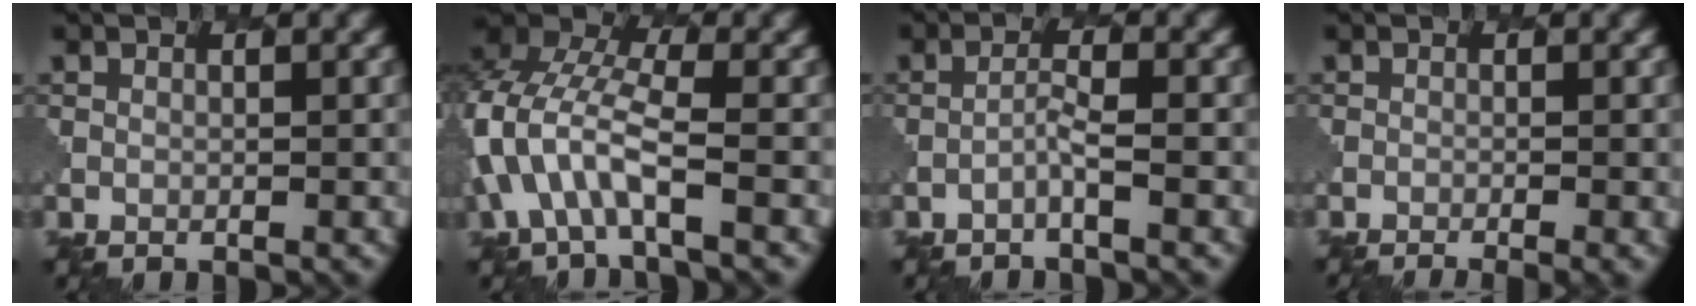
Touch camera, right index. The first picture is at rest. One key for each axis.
{"total": 6.4, "fx": -1.6, "fy": 3.2, "fz": 5.4, "tx": -0.128, "ty": 0.014, "tz": -0.037}
{"total": 1.1, "fx": -0.6, "fy": -0.1, "fz": 1.0, "tx": -0.021, "ty": 0.009, "tz": -0.018}
{"total": 2.8, "fx": -1.7, "fy": 0.7, "fz": 2.1, "tx": -0.020, "ty": 0.009, "tz": -0.024}